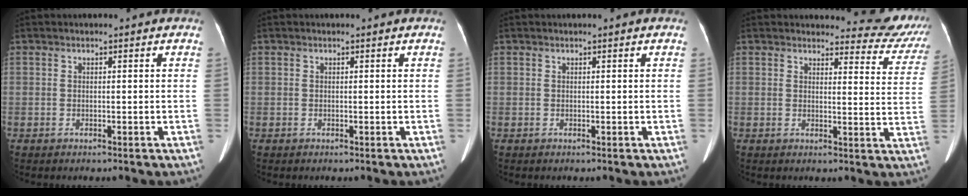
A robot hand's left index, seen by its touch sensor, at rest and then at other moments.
{"total": 0.0}
{"total": 0.0}
{"total": 10.9, "force": [10.6, 2.3, 0.3], "torque": [0.033, -0.060, 0.087]}